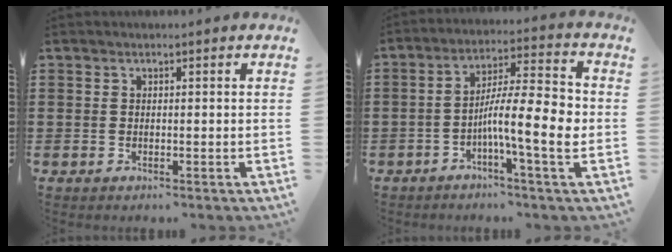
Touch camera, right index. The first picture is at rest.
{"total": 10.7, "force": [-2.1, 1.9, 10.3], "torque": [-0.183, 0.005, -0.037]}